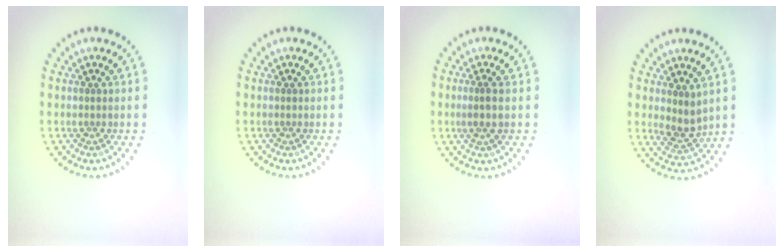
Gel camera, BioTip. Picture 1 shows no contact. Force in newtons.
{"total": 0.0}
{"total": 1.6, "press": 1.4, "slide": 0.7}
{"total": 2.4, "press": 2.0, "slide": 1.2}